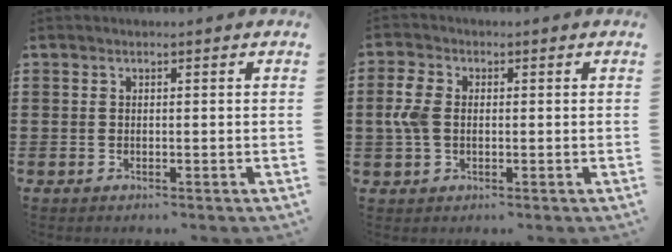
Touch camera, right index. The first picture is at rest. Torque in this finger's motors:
{"motor_torque": [0.71, 0.11, 0.29, 0.12]}